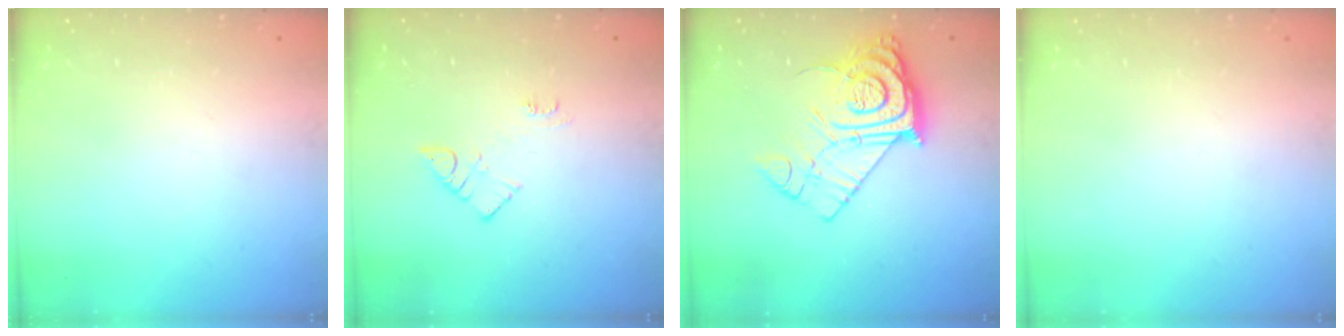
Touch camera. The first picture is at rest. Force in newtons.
{"total": 5.6, "press": 5.5, "slide": 0.6}
{"total": 14.6, "press": 14.5, "slide": 1.4}
{"total": 1.5, "press": 1.5, "slide": 0.1}